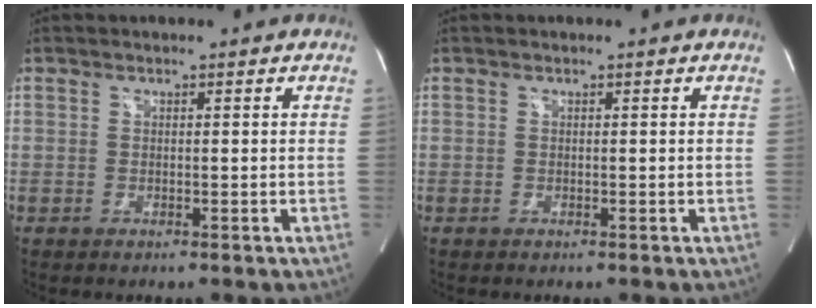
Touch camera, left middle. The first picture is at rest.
{"total": 0.0}